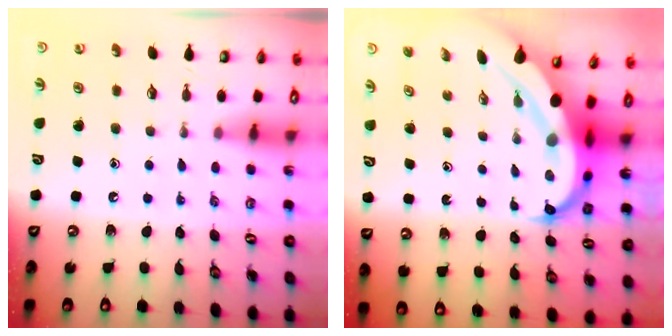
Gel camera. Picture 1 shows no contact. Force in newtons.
{"total": 11.9, "press": 11.8, "slide": 1.2}